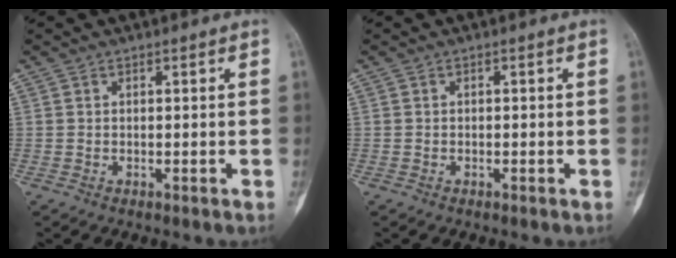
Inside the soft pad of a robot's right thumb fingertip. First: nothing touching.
{"total": 0.0}